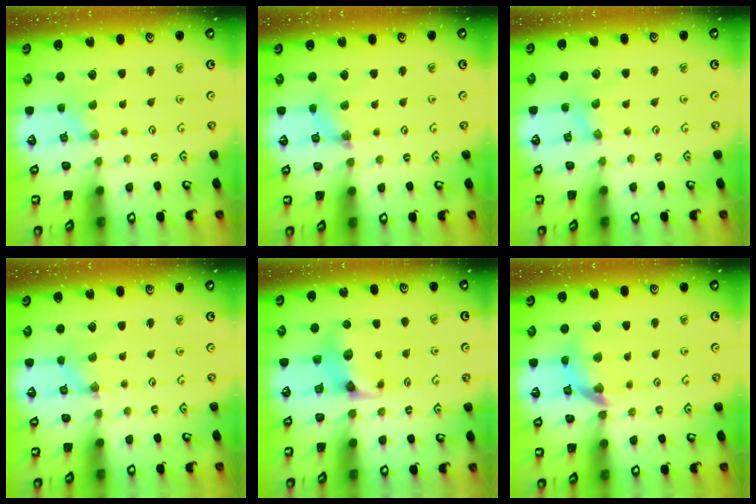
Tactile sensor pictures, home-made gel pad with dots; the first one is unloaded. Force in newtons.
{"total": 3.0, "press": 3.0, "slide": 0.4}
{"total": 1.4, "press": 1.4, "slide": 0.3}
{"total": 0.0}
{"total": 7.0, "press": 7.0, "slide": 0.6}
{"total": 12.3, "press": 12.2, "slide": 1.6}